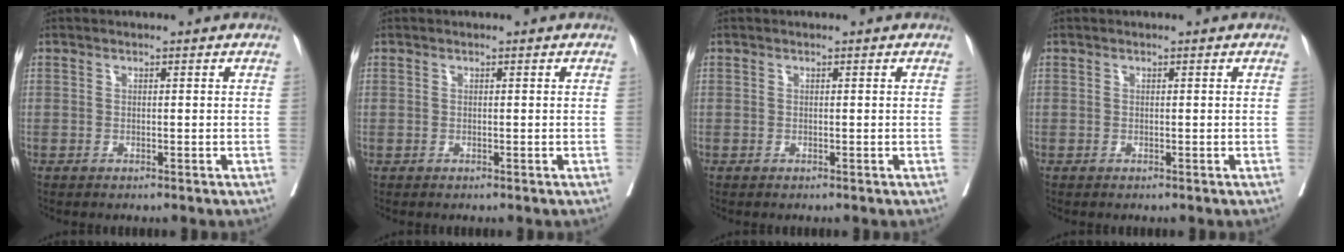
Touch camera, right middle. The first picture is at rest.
{"total": 0.0}
{"total": 0.0}
{"total": 0.0}